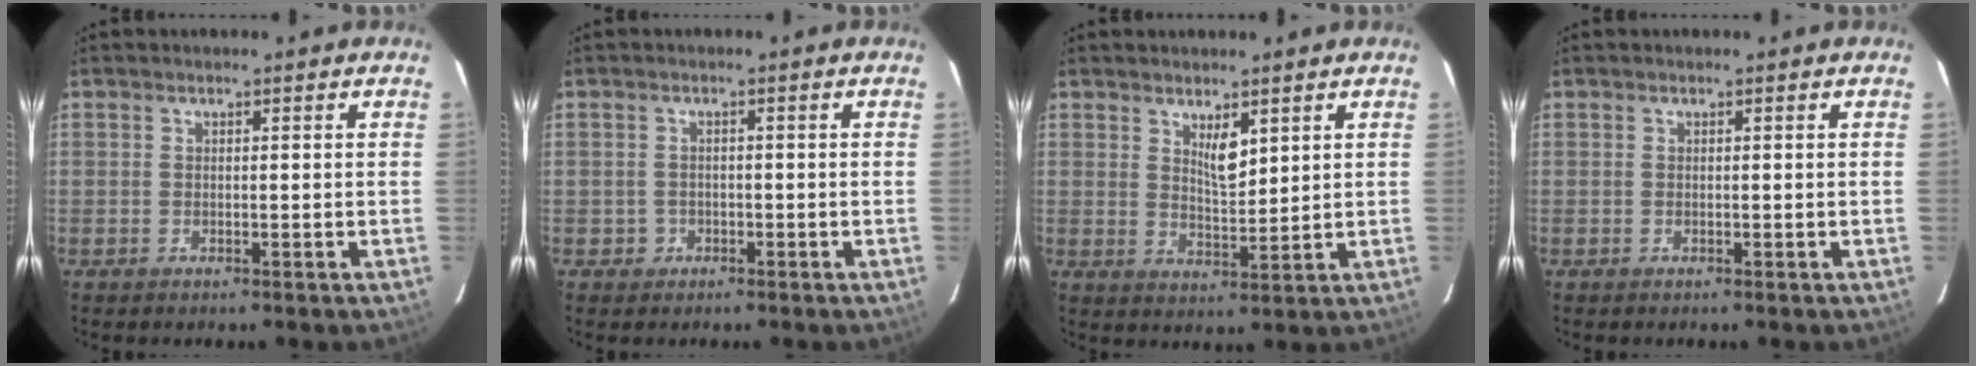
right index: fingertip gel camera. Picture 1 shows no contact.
{"total": 1.6, "force": [-0.7, 1.5, 0.0], "torque": [0.004, 0.008, -0.014]}
{"total": 4.0, "force": [2.2, 1.1, 3.1], "torque": [-0.057, -0.008, 0.045]}
{"total": 0.0}